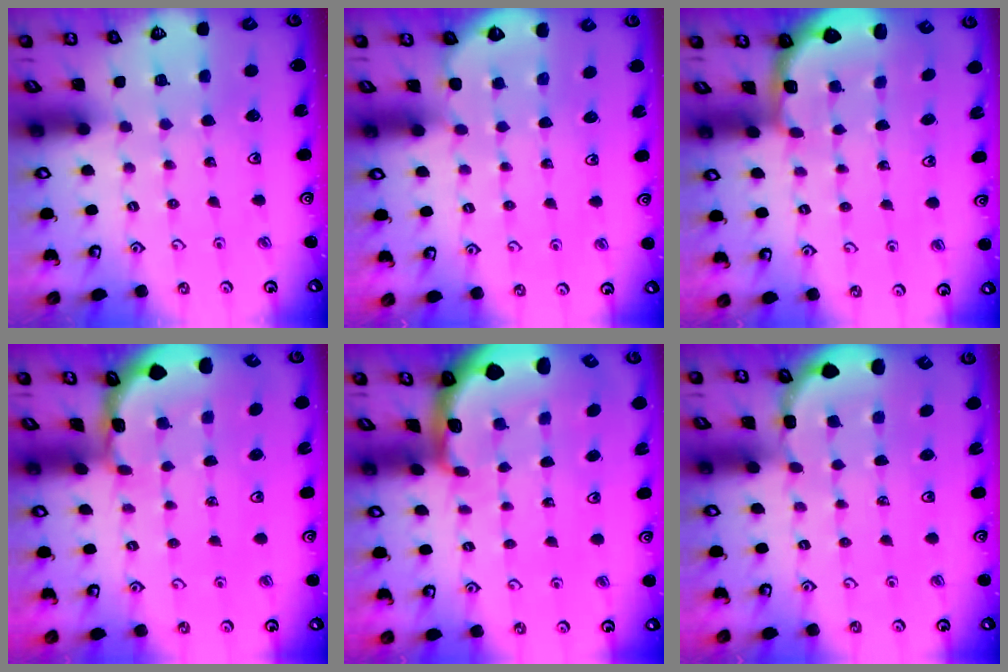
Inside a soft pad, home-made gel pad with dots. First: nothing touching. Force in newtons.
{"total": 2.0, "press": 2.0, "slide": 0.1}
{"total": 2.3, "press": 1.7, "slide": 1.5}
{"total": 1.3, "press": 1.3, "slide": 0.1}
{"total": 2.9, "press": 2.9, "slide": 0.5}
{"total": 1.8, "press": 1.7, "slide": 0.7}